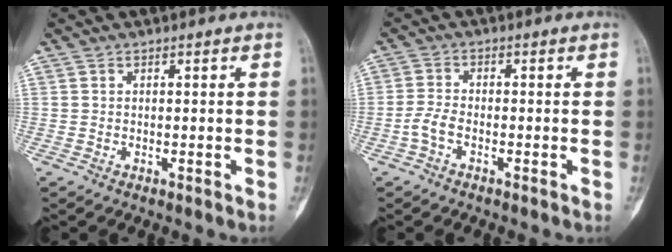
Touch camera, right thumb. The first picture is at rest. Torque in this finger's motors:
{"motor_torque": [0.22, 0.03, 0.52, -0.30, -0.04]}